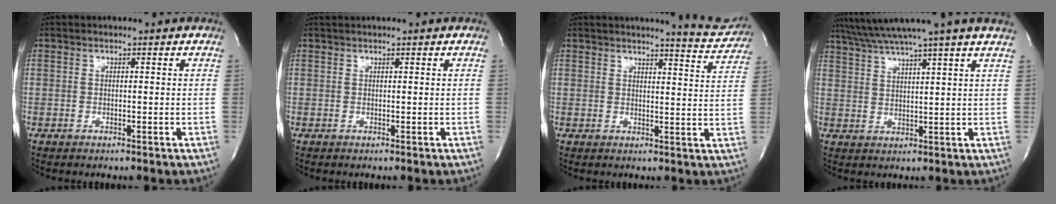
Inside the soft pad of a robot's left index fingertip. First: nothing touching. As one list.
[{"total": 1.4, "force": [1.3, 0.0, 0.6], "torque": [-0.011, 0.018, 0.026]}, {"total": 7.3, "force": [7.1, 0.3, 1.3], "torque": [-0.018, -0.031, 0.071]}, {"total": 13.1, "force": [11.1, -2.1, 6.6], "torque": [-0.118, 0.003, 0.152]}]